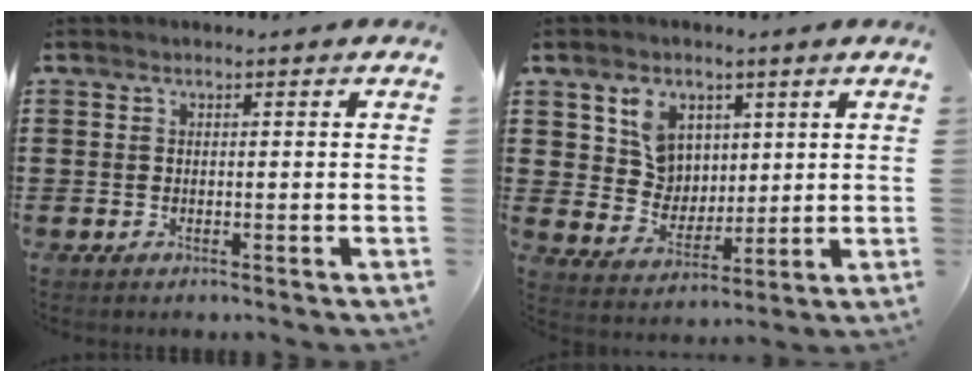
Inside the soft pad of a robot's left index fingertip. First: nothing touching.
{"total": 7.1, "force": [3.3, 5.7, 2.7], "torque": [-0.064, 0.012, 0.060]}